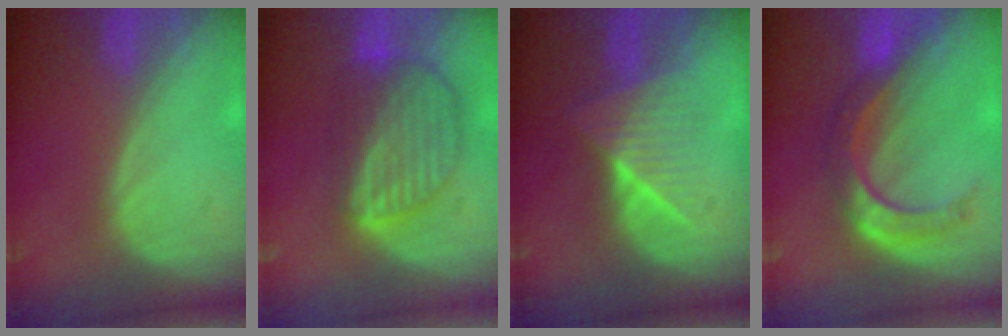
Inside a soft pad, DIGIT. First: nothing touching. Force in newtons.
{"total": 8.8, "press": 7.7, "slide": 4.2}
{"total": 6.5, "press": 6.0, "slide": 2.3}
{"total": 7.2, "press": 6.9, "slide": 2.2}